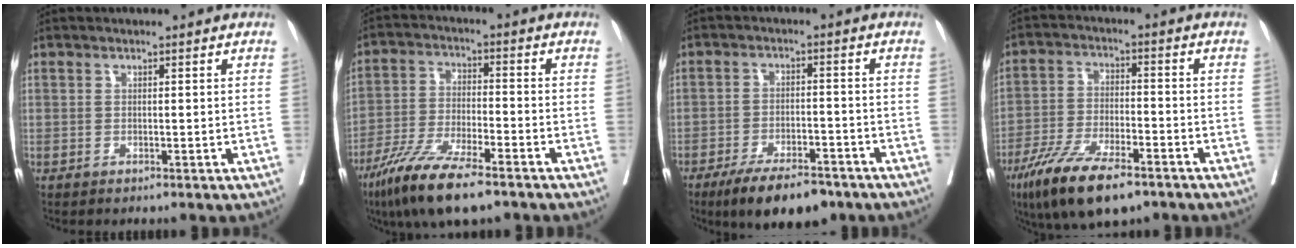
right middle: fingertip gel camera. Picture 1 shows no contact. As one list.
[{"total": 12.1, "force": [-8.5, 1.9, 8.4], "torque": [-0.158, -0.029, -0.156]}, {"total": 10.3, "force": [-7.7, 3.2, 6.0], "torque": [-0.090, -0.009, -0.126]}, {"total": 12.8, "force": [-8.6, 3.3, 8.9], "torque": [-0.165, -0.022, -0.153]}]